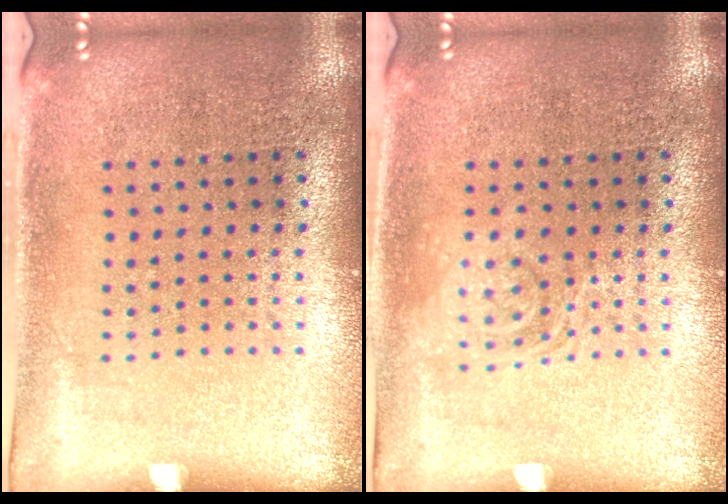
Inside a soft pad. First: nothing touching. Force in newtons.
{"total": 1.8, "press": 1.8, "slide": 0.3}